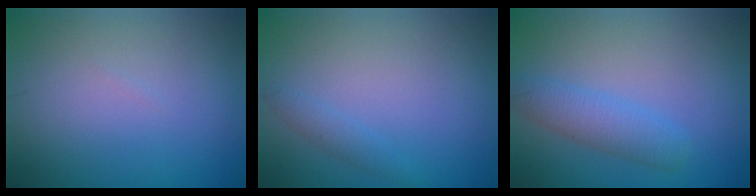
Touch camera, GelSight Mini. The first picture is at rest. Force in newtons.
{"total": 1.1, "press": 1.1, "slide": 0.1}
{"total": 3.0, "press": 3.0, "slide": 0.1}